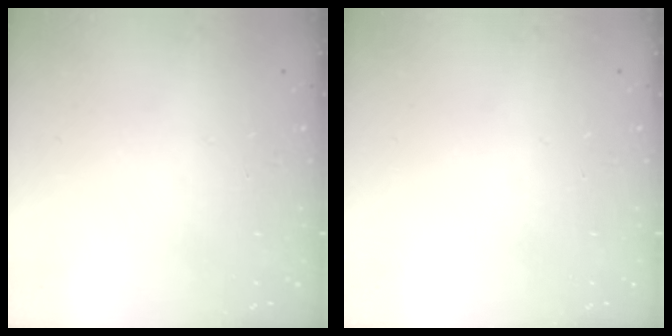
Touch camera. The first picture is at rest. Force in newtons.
{"total": 0.0}